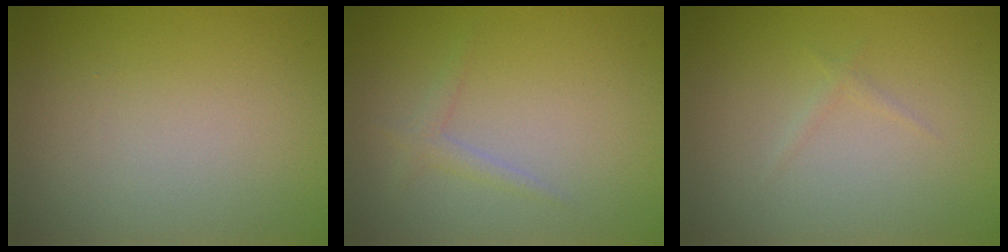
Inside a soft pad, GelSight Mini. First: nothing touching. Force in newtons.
{"total": 1.2, "press": 1.2, "slide": 0.0}
{"total": 0.6, "press": 0.6, "slide": 0.0}